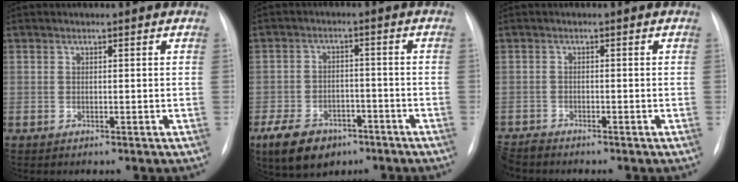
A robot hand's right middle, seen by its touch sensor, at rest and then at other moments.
{"total": 9.7, "force": [-6.1, 5.8, 4.7], "torque": [-0.089, 0.003, -0.095]}
{"total": 3.2, "force": [-3.2, 0.4, 0.3], "torque": [-0.002, -0.013, -0.060]}